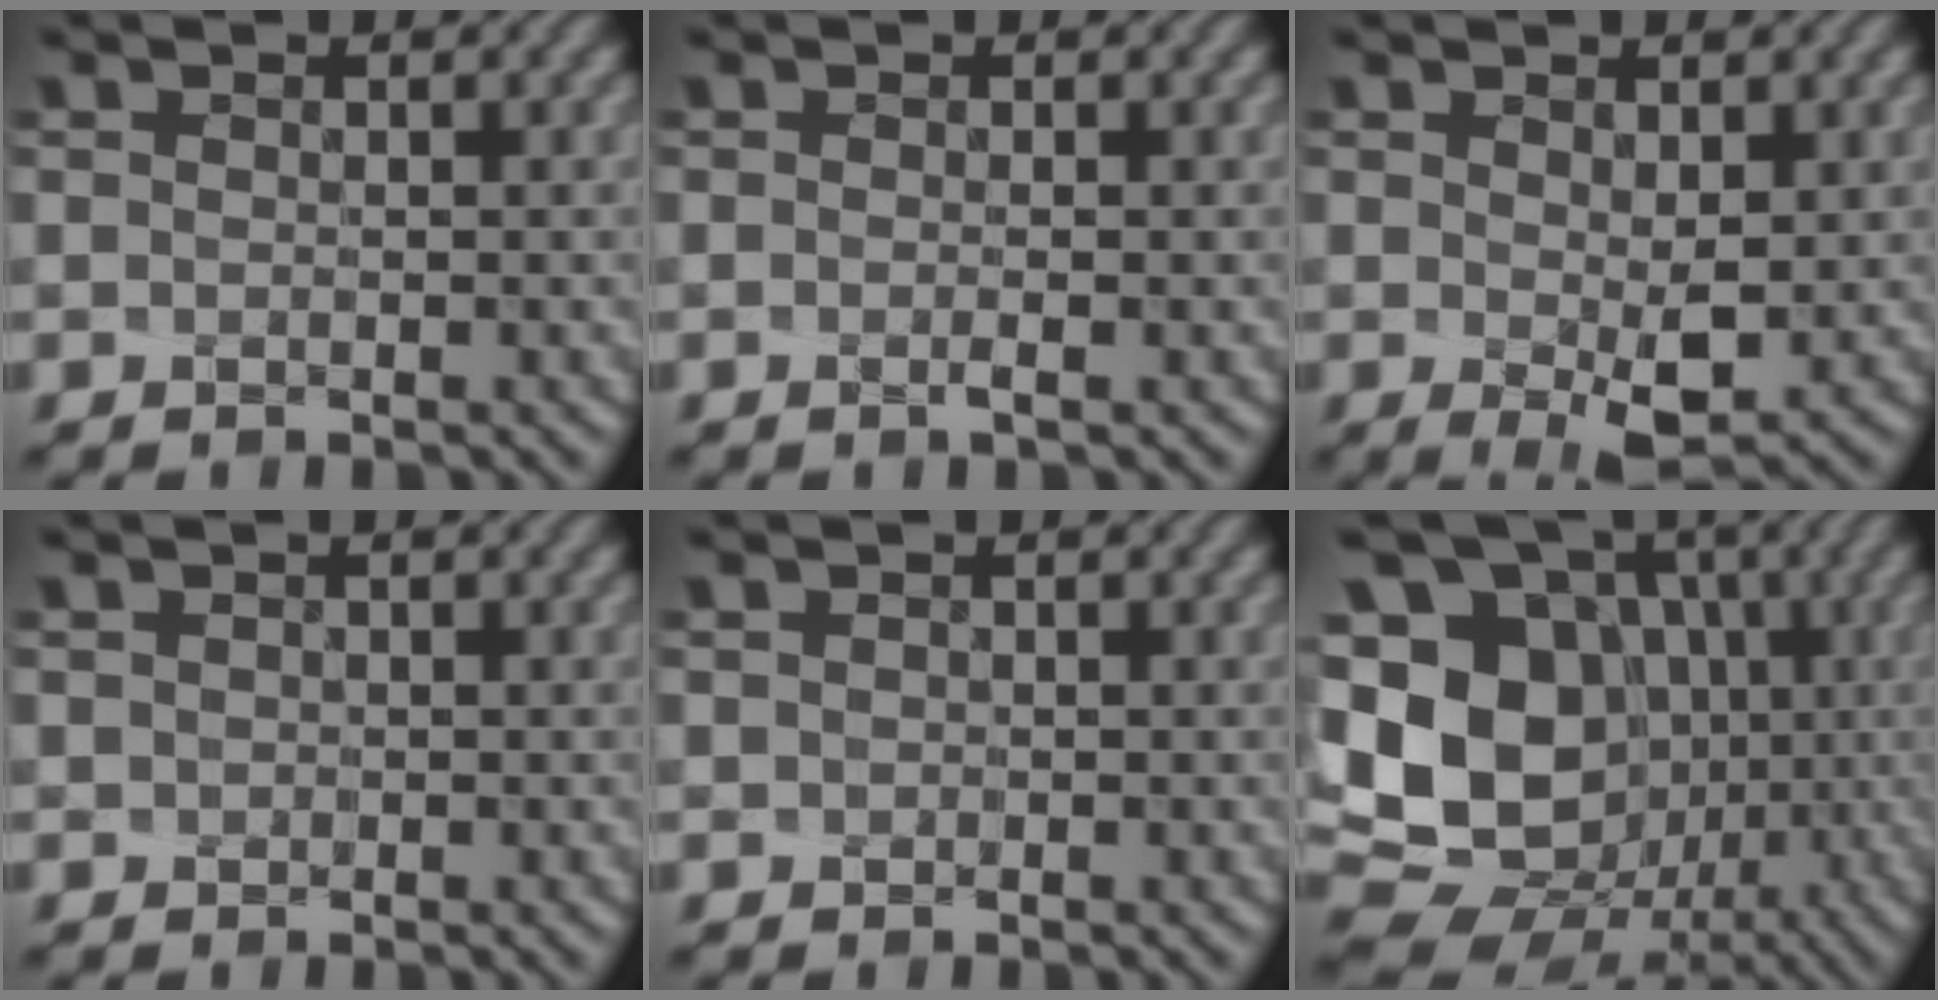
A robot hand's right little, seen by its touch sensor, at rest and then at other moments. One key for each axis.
{"total": 0.7, "fx": -0.6, "fy": -0.3, "fz": 0.4, "tx": -0.016, "ty": -0.005, "tz": -0.008}
{"total": 3.9, "fx": -0.3, "fy": 1.8, "fz": 3.5, "tx": -0.077, "ty": -0.010, "tz": 0.004}
{"total": 0.7, "fx": 0.2, "fy": 0.6, "fz": -0.1, "tx": -0.007, "ty": 0.010, "tz": -0.006}
{"total": 0.6, "fx": 0.1, "fy": 0.5, "fz": -0.4, "tx": 0.000, "ty": 0.007, "tz": -0.008}
{"total": 17.3, "fx": -0.7, "fy": 15.6, "fz": 7.5, "tx": -0.203, "ty": 0.010, "tz": -0.028}